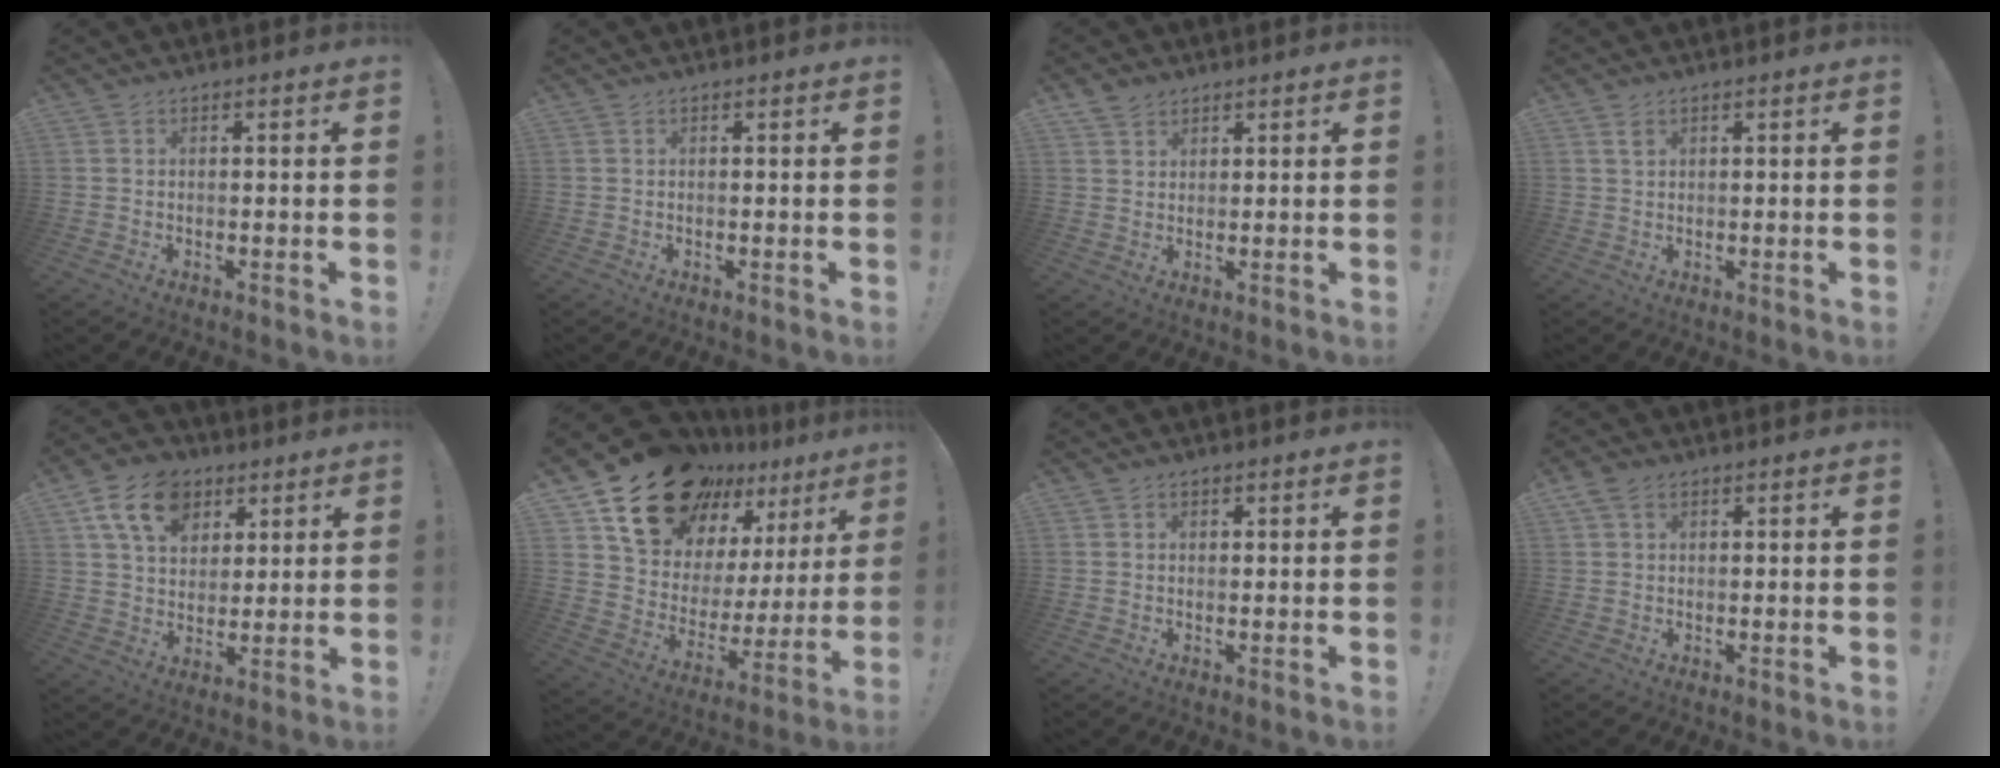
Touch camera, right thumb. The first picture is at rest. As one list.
[{"total": 0.0}, {"total": 3.8, "force": [2.9, 2.4, 0.8], "torque": [-0.012, -0.012, 0.055]}, {"total": 1.6, "force": [1.0, 0.8, 0.9], "torque": [-0.008, -0.004, 0.016]}, {"total": 15.4, "force": [7.2, 11.0, 8.1], "torque": [-0.129, -0.023, 0.139]}, {"total": 21.8, "force": [16.7, 11.0, 8.8], "torque": [-0.133, -0.114, 0.314]}, {"total": 0.9, "force": [0.5, 0.7, 0.2], "torque": [0.009, -0.005, 0.007]}, {"total": 3.7, "force": [2.0, 2.5, 1.8], "torque": [-0.034, 0.000, 0.040]}]